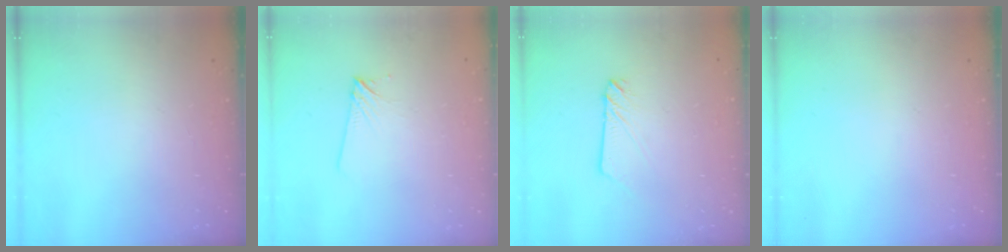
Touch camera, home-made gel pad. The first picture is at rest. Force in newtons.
{"total": 5.0, "press": 5.0, "slide": 0.8}
{"total": 3.0, "press": 3.0, "slide": 0.2}
{"total": 0.0}